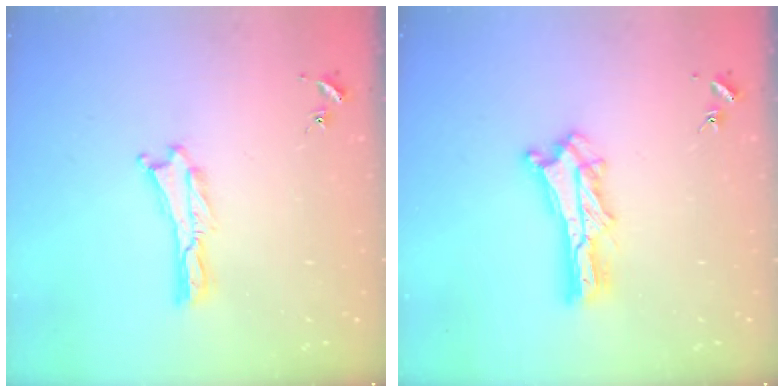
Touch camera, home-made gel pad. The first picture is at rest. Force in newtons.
{"total": 5.6, "press": 5.6, "slide": 0.6}